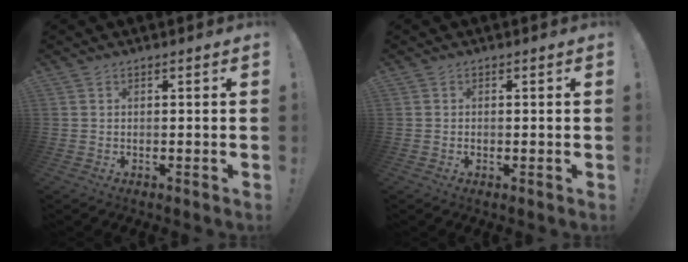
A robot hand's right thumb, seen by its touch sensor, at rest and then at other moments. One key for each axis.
{"total": 0.5, "fx": 0.0, "fy": 0.5, "fz": 0.1, "tx": 0.006, "ty": -0.001, "tz": -0.002}